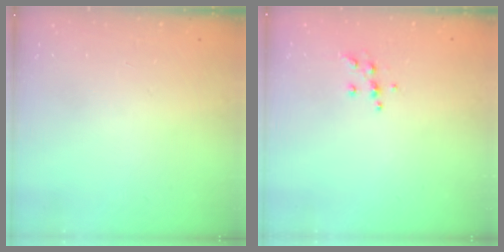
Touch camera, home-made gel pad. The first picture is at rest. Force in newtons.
{"total": 6.4, "press": 6.4, "slide": 0.5}